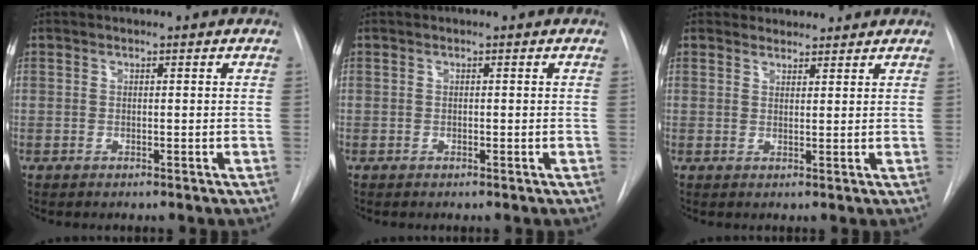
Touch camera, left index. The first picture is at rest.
{"total": 0.0}
{"total": 3.5, "force": [3.2, 1.3, -0.2], "torque": [0.010, 0.020, 0.046]}